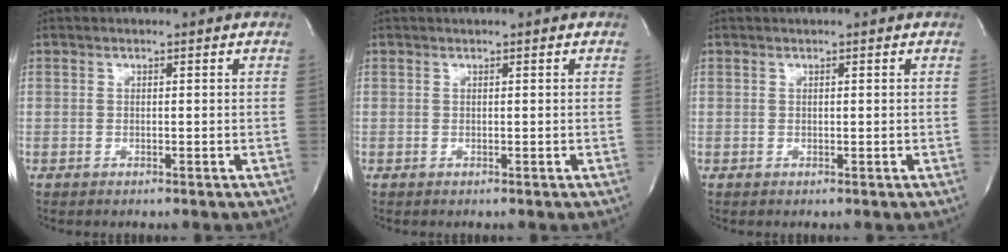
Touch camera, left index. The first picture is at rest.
{"total": 0.0}
{"total": 0.0}